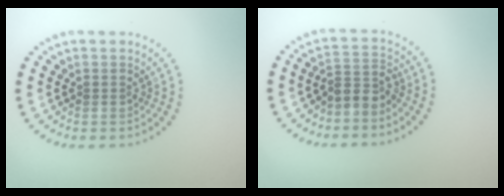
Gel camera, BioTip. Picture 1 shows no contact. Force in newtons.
{"total": 2.5, "press": 1.8, "slide": 1.7}